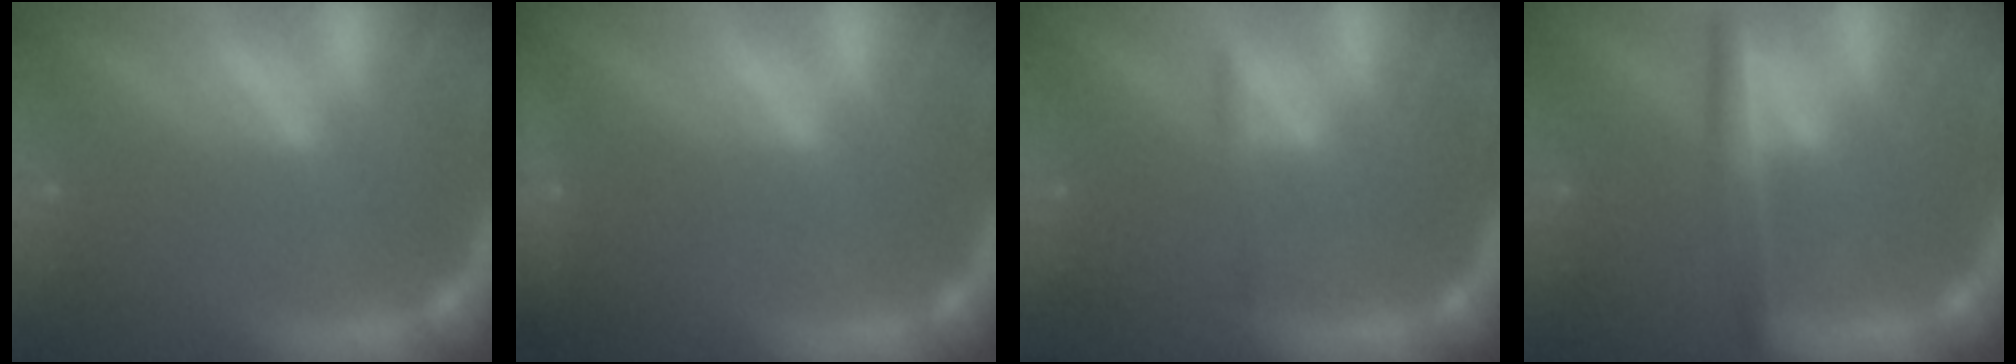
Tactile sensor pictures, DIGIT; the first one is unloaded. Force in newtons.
{"total": 2.4}
{"total": 1.4}
{"total": 3.5}